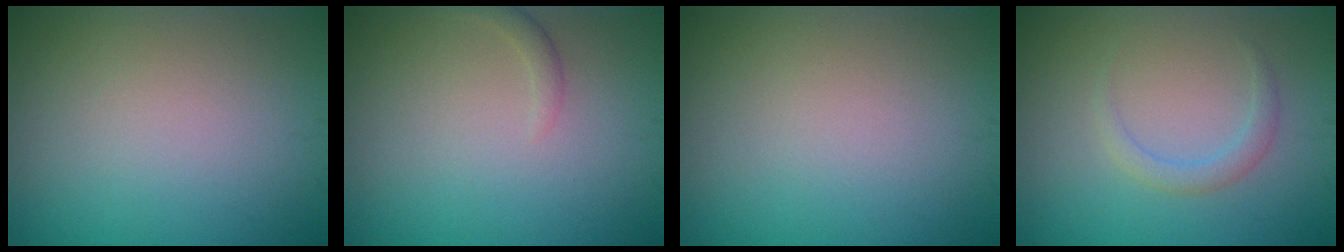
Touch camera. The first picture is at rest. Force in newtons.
{"total": 0.9, "press": 0.9, "slide": 0.1}
{"total": 0.0}
{"total": 1.5, "press": 1.5, "slide": 0.1}